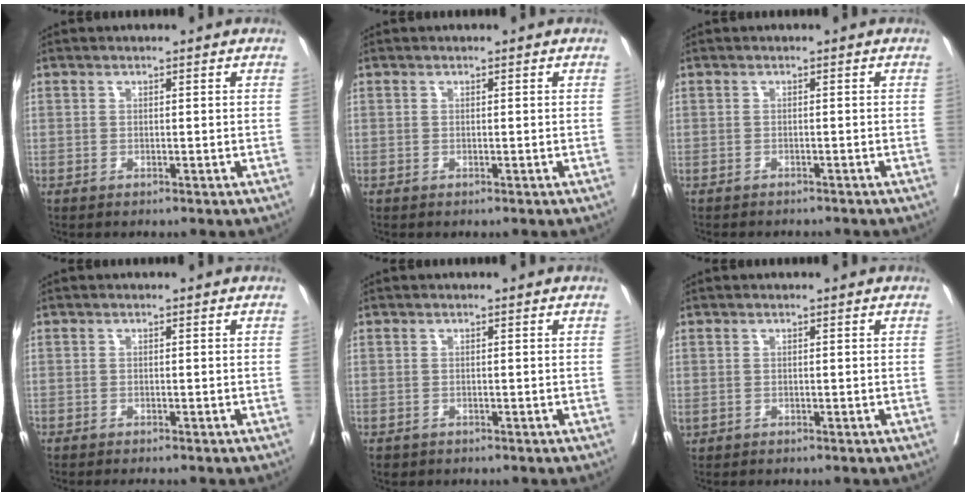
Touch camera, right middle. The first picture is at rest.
{"total": 0.0}
{"total": 4.7, "force": [-4.3, 1.2, 1.5], "torque": [-0.016, -0.003, -0.053]}
{"total": 1.6, "force": [-1.5, 0.0, 0.6], "torque": [-0.008, -0.004, -0.022]}
{"total": 0.9, "force": [-0.6, 0.7, 0.1], "torque": [-0.009, 0.001, -0.004]}
{"total": 0.8, "force": [-0.2, 0.7, 0.4], "torque": [-0.009, 0.002, 0.003]}